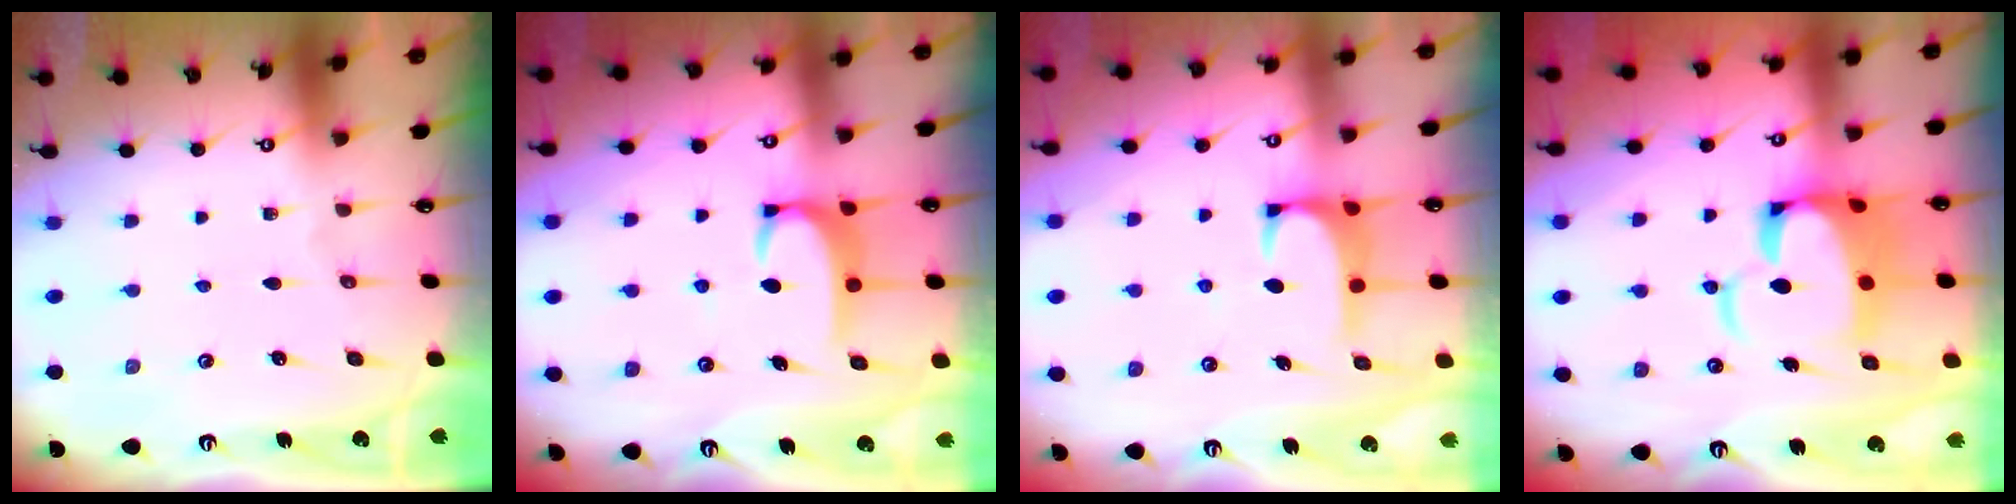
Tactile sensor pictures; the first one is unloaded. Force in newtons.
{"total": 3.5, "press": 3.5, "slide": 0.6}
{"total": 1.4, "press": 1.3, "slide": 0.5}
{"total": 10.5, "press": 10.4, "slide": 1.6}